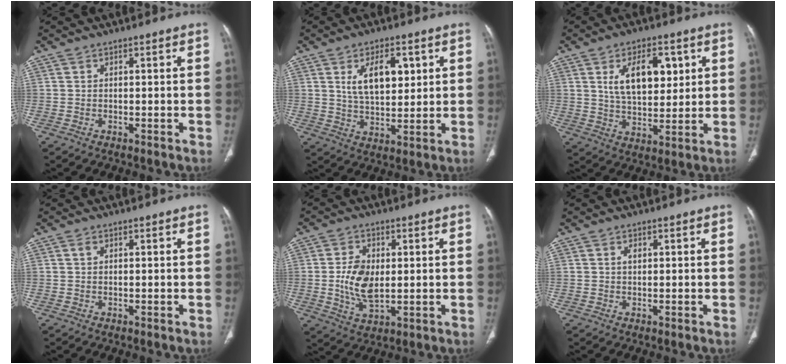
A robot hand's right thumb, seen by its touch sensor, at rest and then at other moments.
{"total": 10.0, "force": [3.3, 5.1, 7.9], "torque": [-0.110, -0.012, 0.063]}
{"total": 12.1, "force": [3.9, 6.5, 9.5], "torque": [-0.125, -0.015, 0.072]}
{"total": 1.0, "force": [0.4, 0.6, 0.7], "torque": [-0.014, 0.003, 0.008]}
{"total": 8.4, "force": [0.2, 4.9, 6.8], "torque": [-0.124, -0.007, 0.008]}
{"total": 1.2, "force": [0.3, 0.7, 0.8], "torque": [-0.012, 0.002, 0.006]}